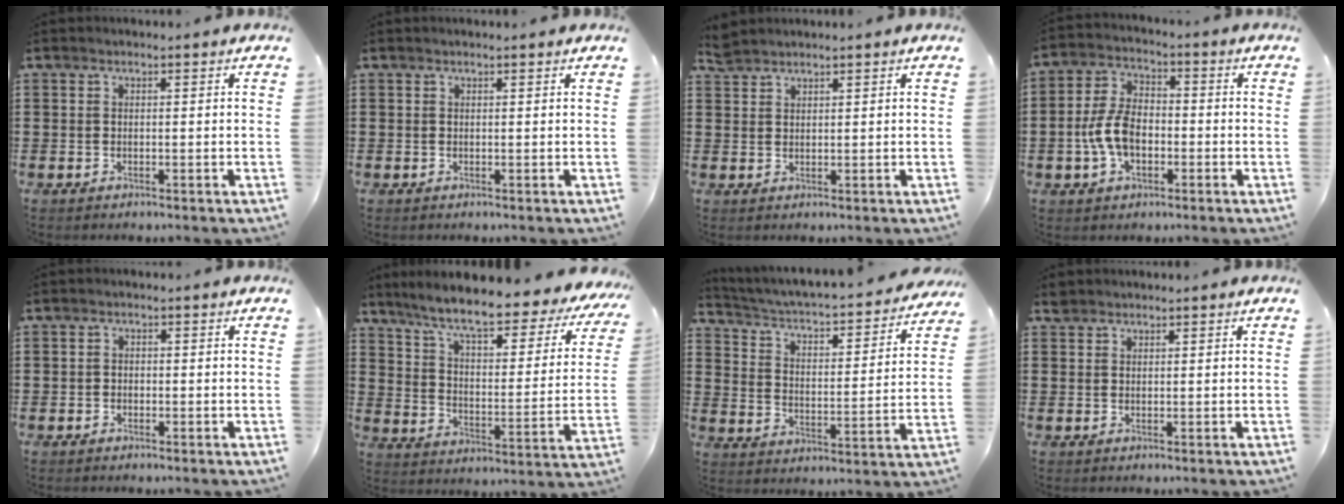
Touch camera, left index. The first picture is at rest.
{"total": 0.0}
{"total": 2.3, "force": [2.2, 0.5, 0.4], "torque": [-0.015, 0.002, 0.044]}
{"total": 7.7, "force": [-1.8, 4.5, 5.9], "torque": [-0.144, 0.002, -0.042]}
{"total": 0.9, "force": [-0.7, 0.6, 0.2], "torque": [-0.008, 0.000, -0.014]}
{"total": 8.9, "force": [7.3, 1.0, 5.0], "torque": [-0.116, -0.047, 0.119]}
{"total": 2.7, "force": [2.4, 0.3, 1.2], "torque": [-0.040, -0.032, 0.028]}
{"total": 1.3, "force": [1.2, 0.6, 0.3], "torque": [-0.009, 0.002, 0.023]}